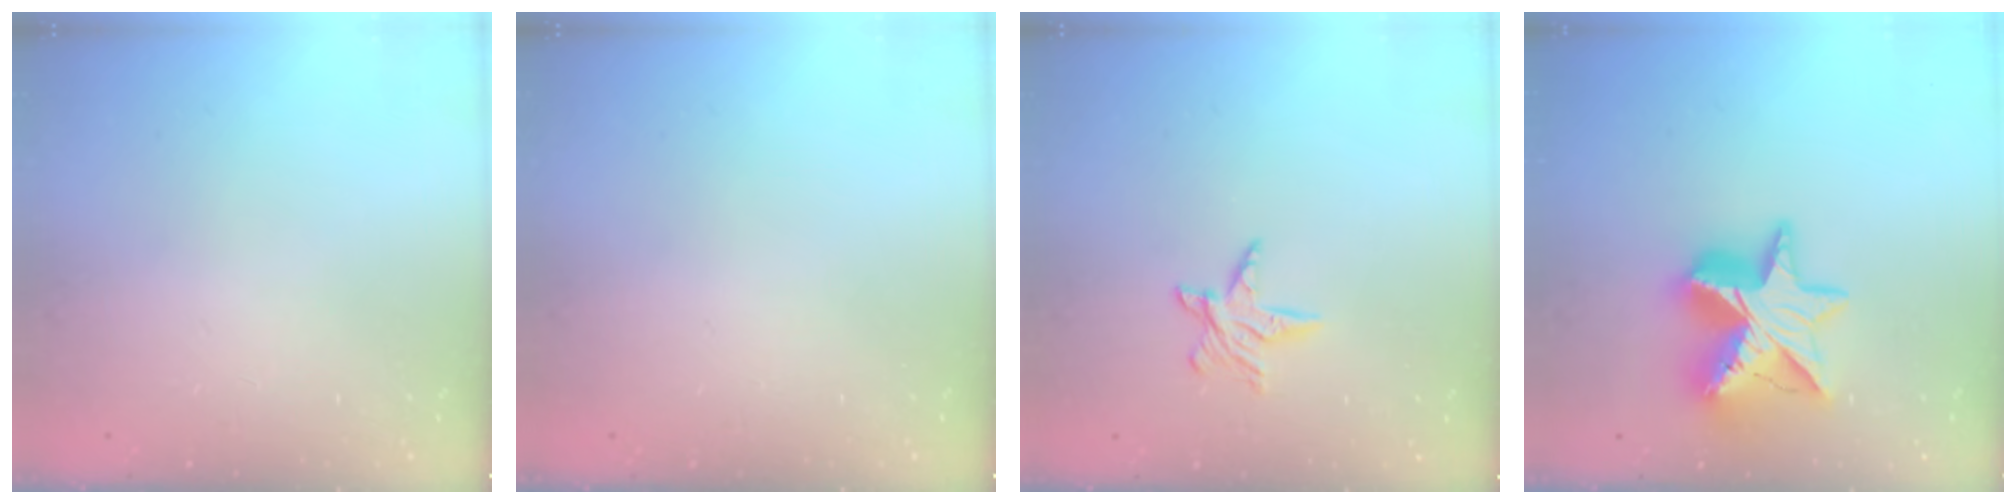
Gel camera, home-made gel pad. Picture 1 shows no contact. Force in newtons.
{"total": 0.0}
{"total": 5.6, "press": 5.6, "slide": 0.4}
{"total": 18.3, "press": 18.2, "slide": 1.3}